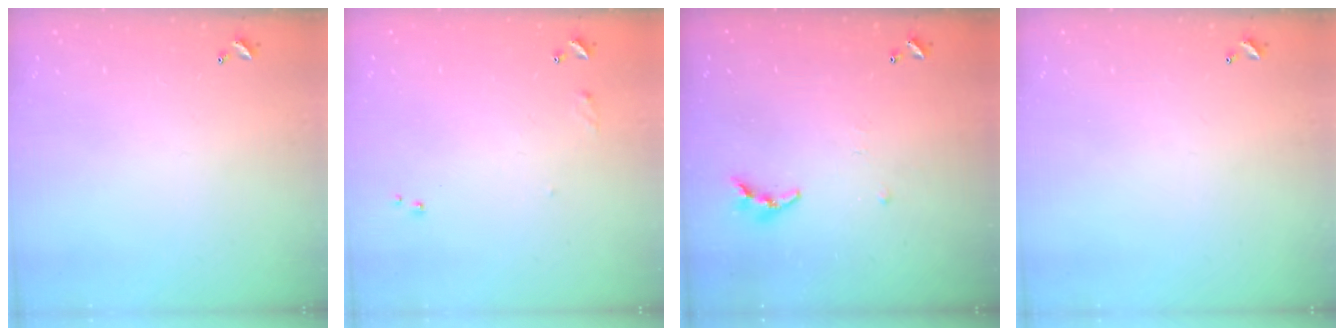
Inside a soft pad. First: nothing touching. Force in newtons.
{"total": 6.5, "press": 6.5, "slide": 0.7}
{"total": 6.8, "press": 6.7, "slide": 0.5}
{"total": 0.0}